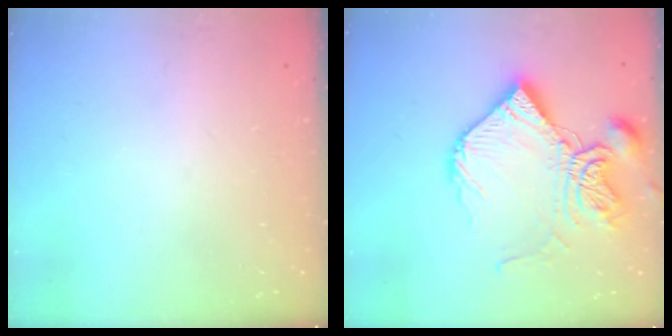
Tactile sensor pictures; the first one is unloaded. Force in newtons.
{"total": 17.7, "press": 17.6, "slide": 1.9}